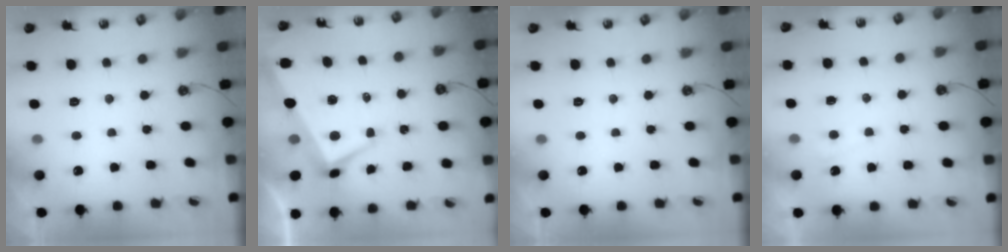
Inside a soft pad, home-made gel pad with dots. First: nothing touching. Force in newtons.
{"total": 1.7, "press": 1.1, "slide": 1.3}
{"total": 0.0}
{"total": 1.4, "press": 1.3, "slide": 0.3}